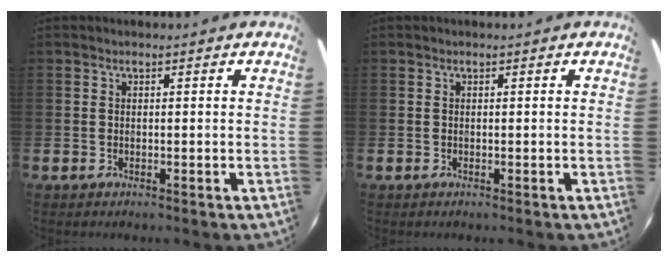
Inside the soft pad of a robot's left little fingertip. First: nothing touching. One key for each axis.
{"total": 0.0}